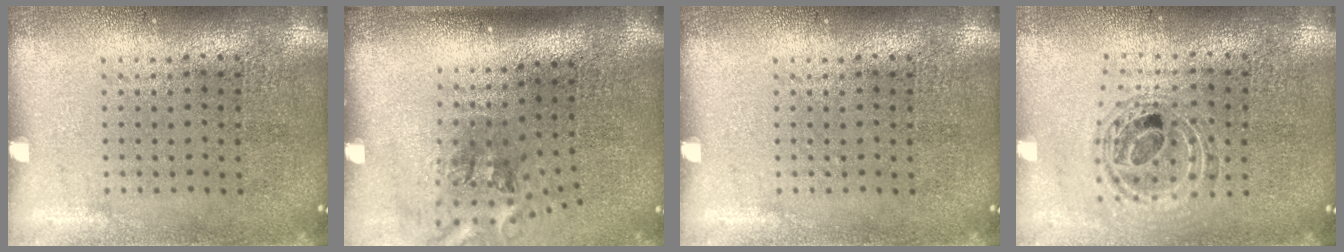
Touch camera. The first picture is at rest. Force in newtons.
{"total": 1.7, "press": 1.2, "slide": 1.3}
{"total": 0.0}
{"total": 0.9, "press": 0.8, "slide": 0.2}